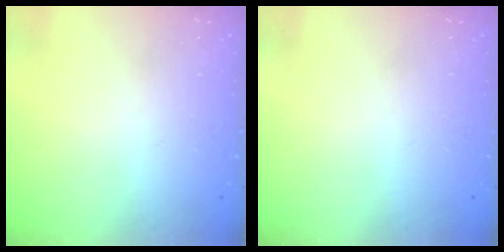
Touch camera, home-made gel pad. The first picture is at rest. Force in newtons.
{"total": 0.0}